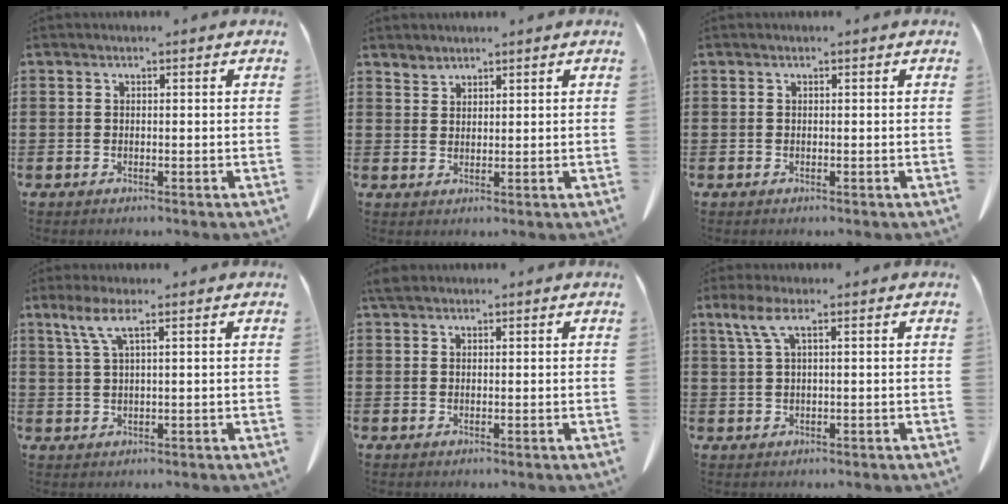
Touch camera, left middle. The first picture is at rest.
{"total": 1.8, "force": [1.8, 0.4, 0.0], "torque": [-0.004, -0.001, 0.036]}
{"total": 0.0}
{"total": 4.1, "force": [2.1, 0.3, 3.5], "torque": [-0.075, 0.001, 0.036]}
{"total": 1.6, "force": [1.2, 0.9, 0.7], "torque": [-0.019, 0.004, 0.023]}
{"total": 3.6, "force": [1.4, 0.6, 3.2], "torque": [-0.076, -0.001, 0.023]}